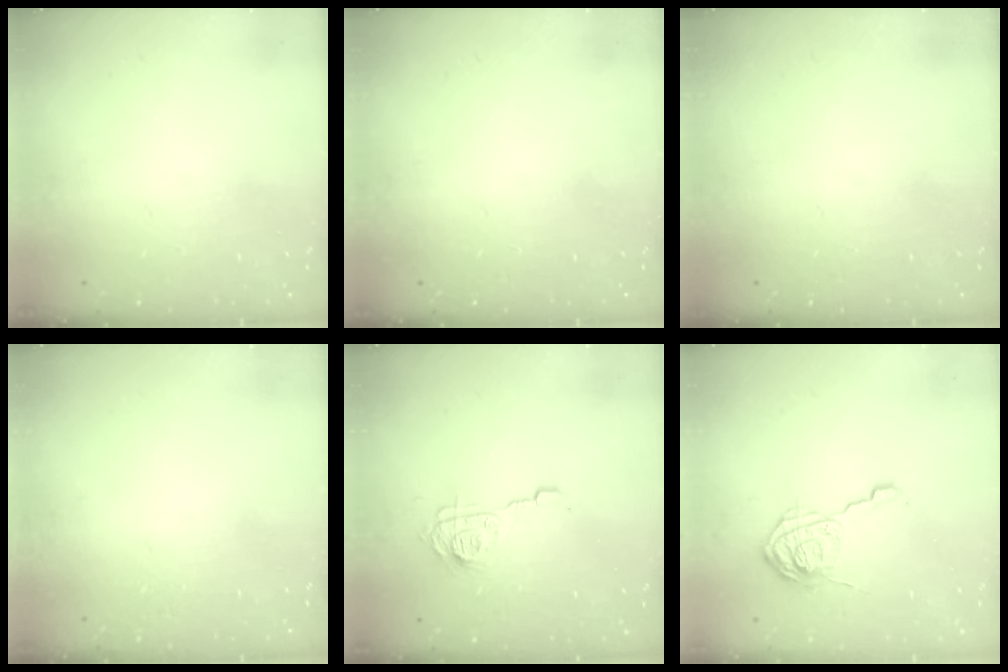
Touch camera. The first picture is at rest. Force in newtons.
{"total": 0.0}
{"total": 0.0}
{"total": 0.0}
{"total": 9.0, "press": 9.0, "slide": 0.6}
{"total": 12.8, "press": 12.8, "slide": 0.5}